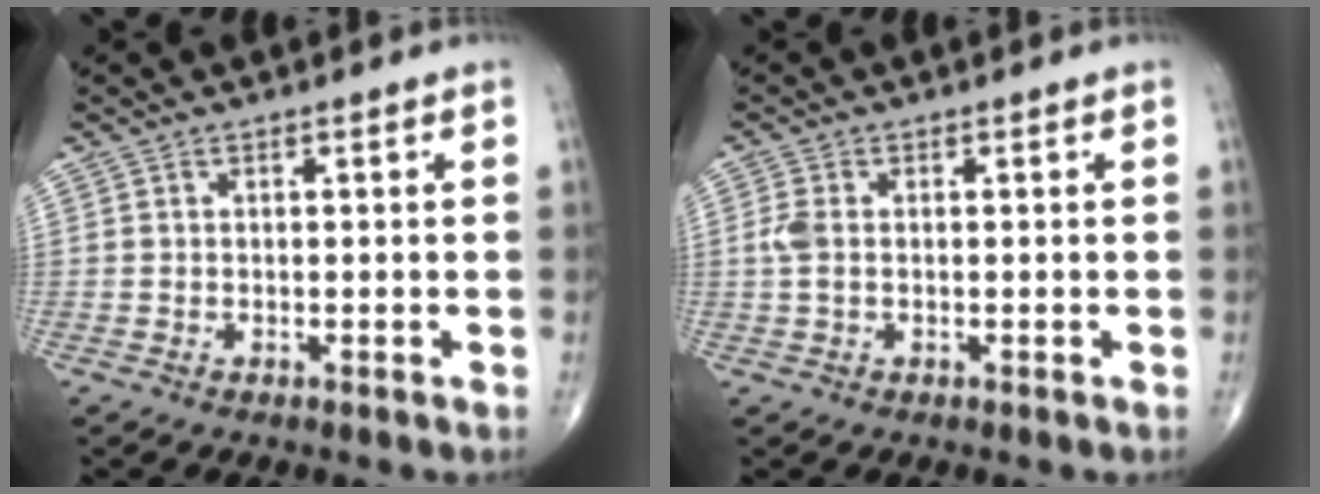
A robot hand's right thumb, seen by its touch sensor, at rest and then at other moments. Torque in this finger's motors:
{"motor_torque": [0.06, -0.06, 0.45, 0.13, 0.06]}